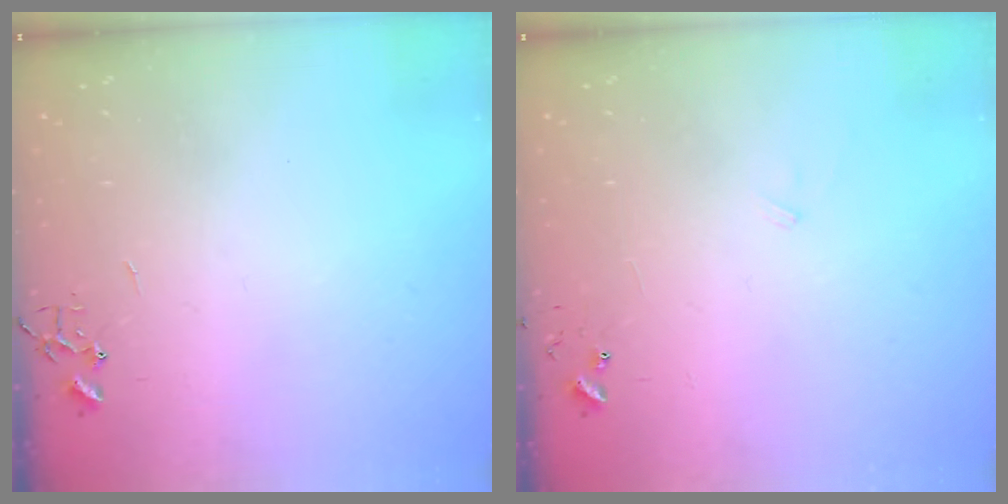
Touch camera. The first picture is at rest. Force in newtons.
{"total": 5.8, "press": 5.8, "slide": 0.5}